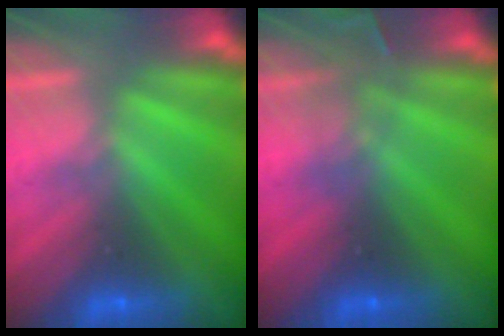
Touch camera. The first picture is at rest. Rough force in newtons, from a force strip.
{"total": 3.0}